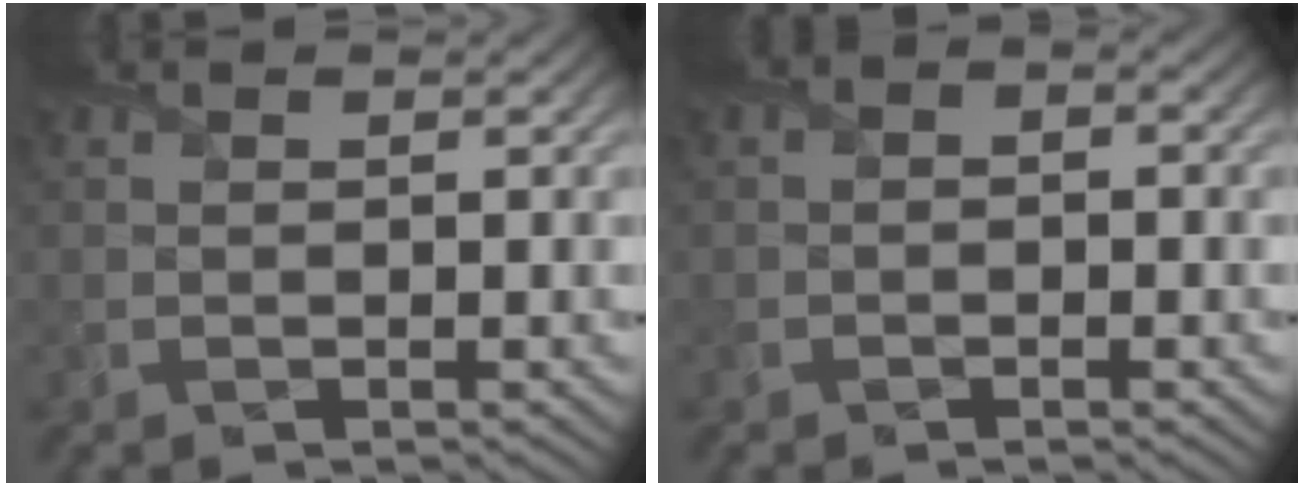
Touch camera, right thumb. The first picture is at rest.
{"total": 1.4, "force": [-0.5, 1.0, 0.9], "torque": [-0.018, -0.001, -0.012]}